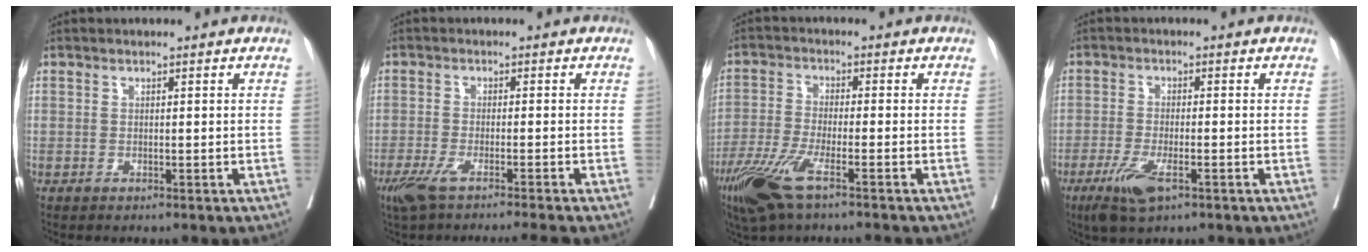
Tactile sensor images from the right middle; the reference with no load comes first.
{"total": 8.0, "force": [-6.3, -0.7, 4.8], "torque": [-0.067, -0.021, -0.105]}
{"total": 8.7, "force": [-5.5, 1.0, 6.7], "torque": [-0.139, -0.022, -0.107]}
{"total": 5.8, "force": [-3.2, 1.4, 4.7], "torque": [-0.098, -0.013, -0.054]}